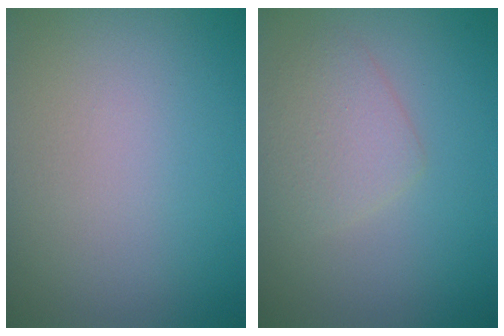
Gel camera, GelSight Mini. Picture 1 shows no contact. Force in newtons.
{"total": 2.5, "press": 2.5, "slide": 0.1}